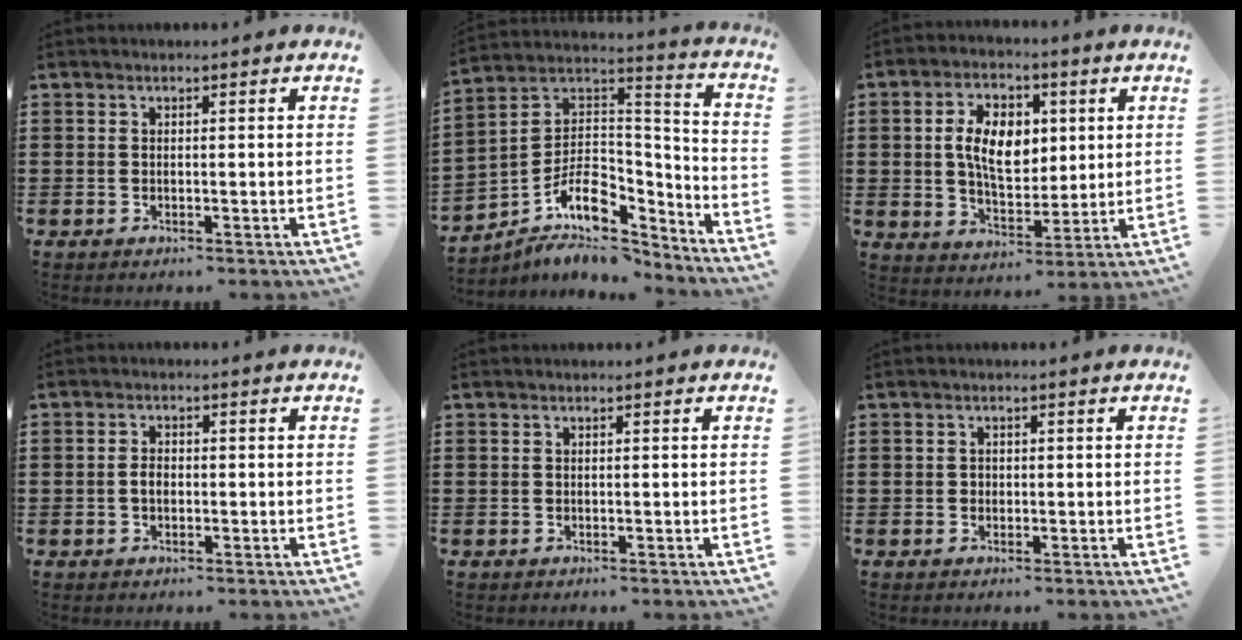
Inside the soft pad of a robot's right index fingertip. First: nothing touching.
{"total": 9.3, "force": [-6.0, 5.0, 5.2], "torque": [-0.110, -0.005, -0.111]}
{"total": 8.8, "force": [1.3, 5.7, 6.6], "torque": [-0.140, 0.014, 0.020]}
{"total": 1.8, "force": [-0.4, 1.1, 1.3], "torque": [-0.028, 0.005, -0.009]}
{"total": 0.0}
{"total": 0.7, "force": [-0.1, 0.7, 0.2], "torque": [-0.005, 0.002, -0.001]}